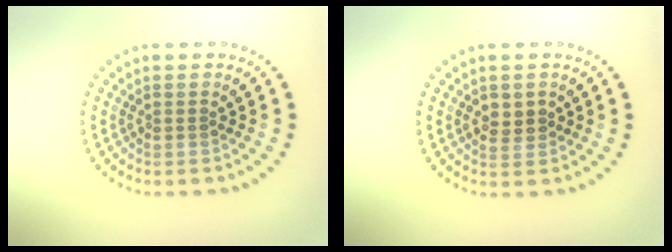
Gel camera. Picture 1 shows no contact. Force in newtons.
{"total": 1.8, "press": 1.8, "slide": 0.4}